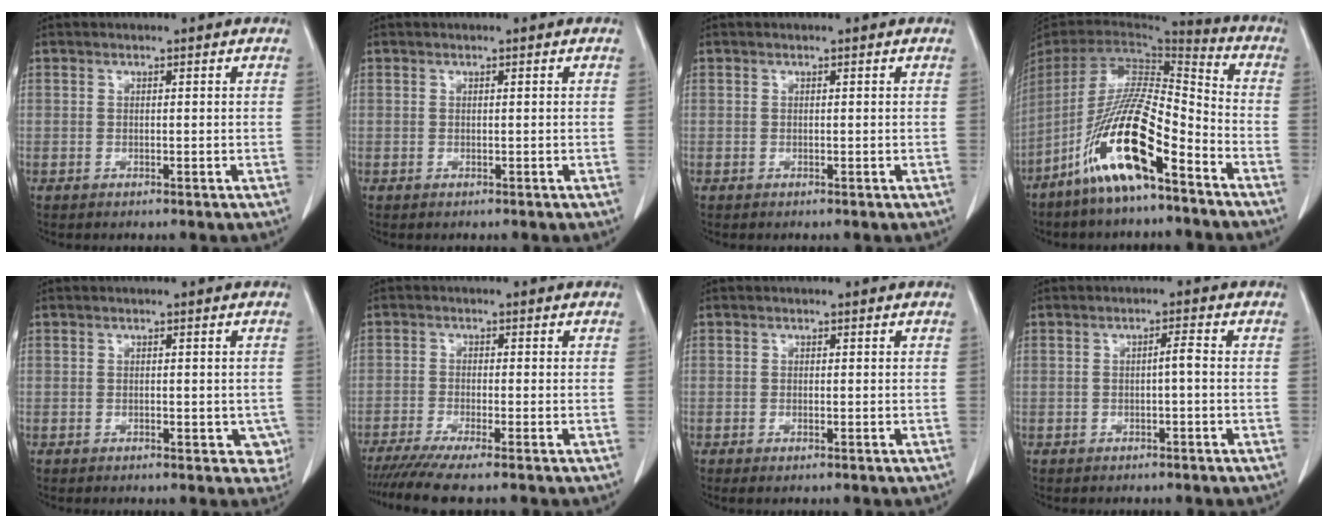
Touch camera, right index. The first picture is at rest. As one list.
[{"total": 0.0}, {"total": 0.0}, {"total": 16.9, "force": [-9.6, 2.5, 13.7], "torque": [-0.278, -0.023, -0.177]}, {"total": 4.1, "force": [-1.3, 2.4, 3.0], "torque": [-0.013, 0.002, -0.014]}, {"total": 6.8, "force": [-5.6, -0.7, 3.8], "torque": [-0.055, -0.017, -0.092]}, {"total": 0.7, "force": [-0.3, 0.1, 0.6], "torque": [-0.009, -0.001, -0.002]}, {"total": 1.7, "force": [-0.4, 0.1, 1.6], "torque": [-0.025, 0.004, -0.007]}]